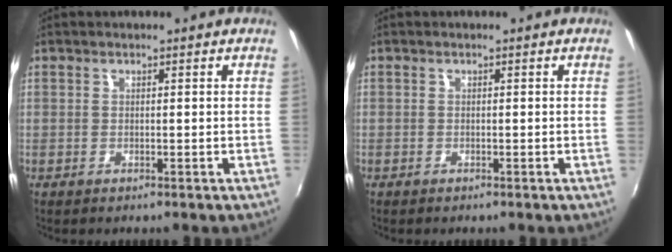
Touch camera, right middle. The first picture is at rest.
{"total": 0.0}